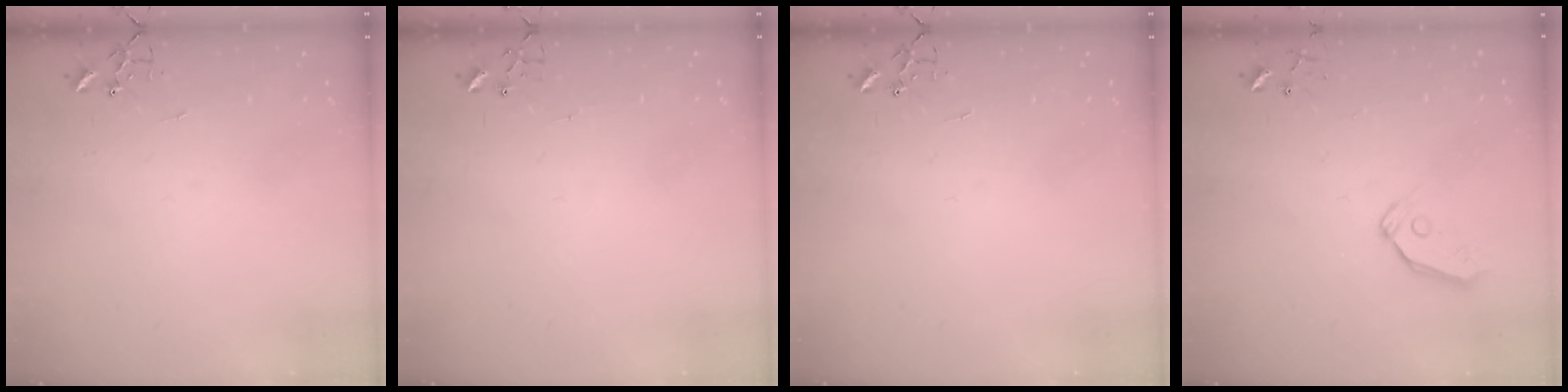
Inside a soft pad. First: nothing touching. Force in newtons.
{"total": 3.6, "press": 3.6, "slide": 0.4}
{"total": 0.0}
{"total": 7.3, "press": 7.2, "slide": 0.8}